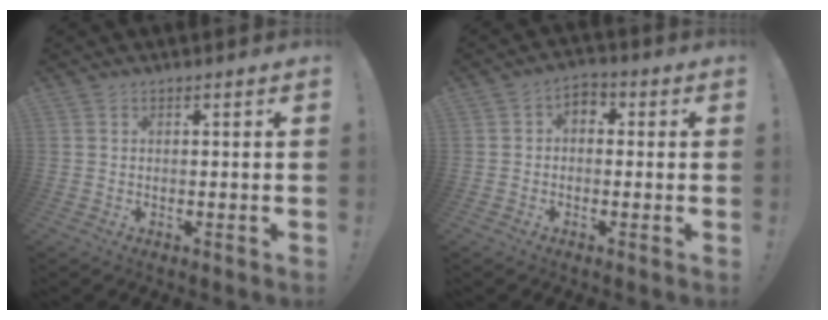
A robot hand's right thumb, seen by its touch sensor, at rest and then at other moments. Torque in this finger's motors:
{"motor_torque": [0.35, 1.00, 0.37, -0.45, -0.02]}